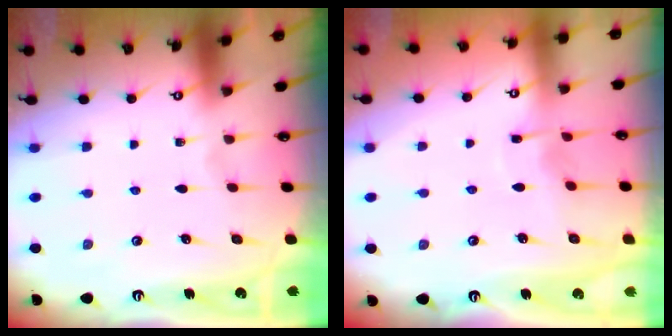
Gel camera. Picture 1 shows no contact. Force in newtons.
{"total": 2.9, "press": 2.9, "slide": 0.4}